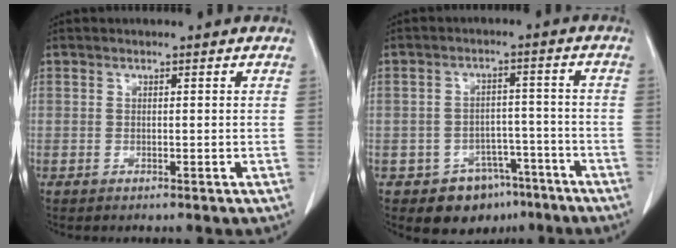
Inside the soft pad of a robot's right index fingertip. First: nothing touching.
{"total": 7.5, "force": [-4.8, 5.5, 1.7], "torque": [-0.010, 0.024, -0.060]}